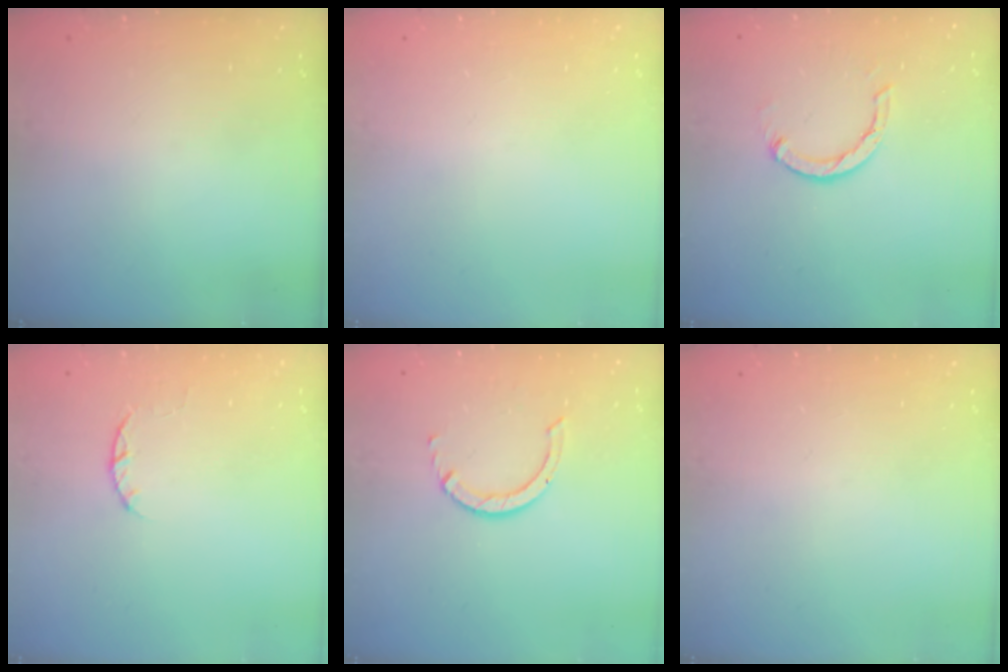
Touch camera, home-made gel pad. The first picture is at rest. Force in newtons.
{"total": 0.0}
{"total": 4.0, "press": 4.0, "slide": 0.4}
{"total": 2.5, "press": 2.4, "slide": 0.4}
{"total": 3.6, "press": 3.6, "slide": 0.6}
{"total": 0.0}